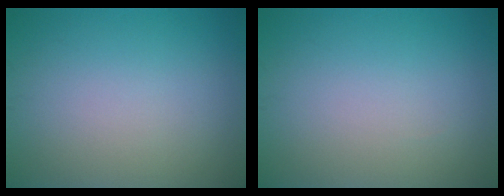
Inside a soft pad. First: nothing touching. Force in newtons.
{"total": 0.0}